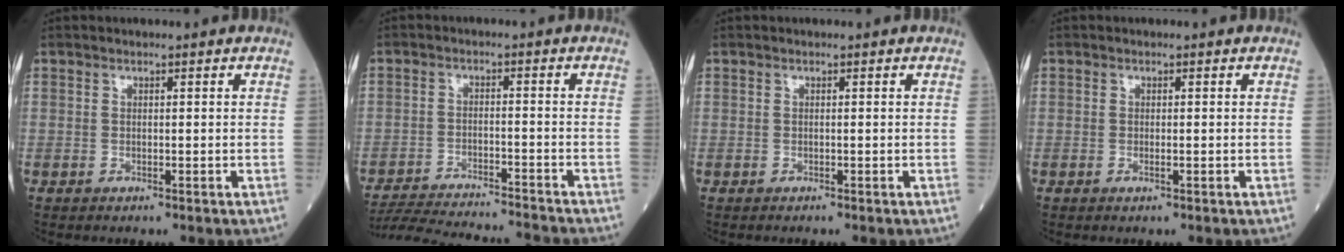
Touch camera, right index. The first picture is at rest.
{"total": 17.3, "force": [-16.5, 0.0, 5.3], "torque": [-0.097, -0.023, -0.248]}
{"total": 0.0}
{"total": 0.7, "force": [-0.2, 0.1, 0.7], "torque": [-0.013, -0.002, -0.002]}